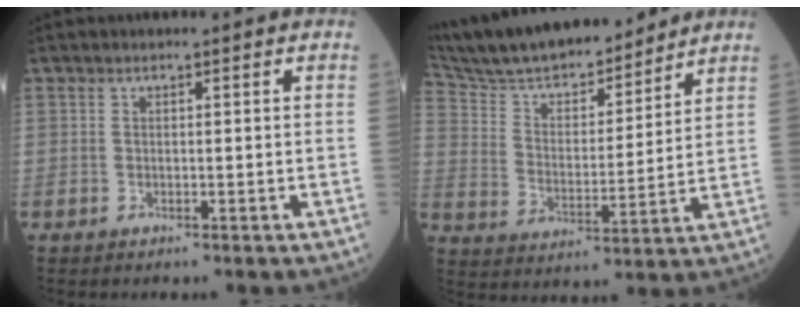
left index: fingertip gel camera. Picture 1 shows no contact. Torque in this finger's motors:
{"motor_torque": [0.23, -0.99, 0.32, 0.17]}